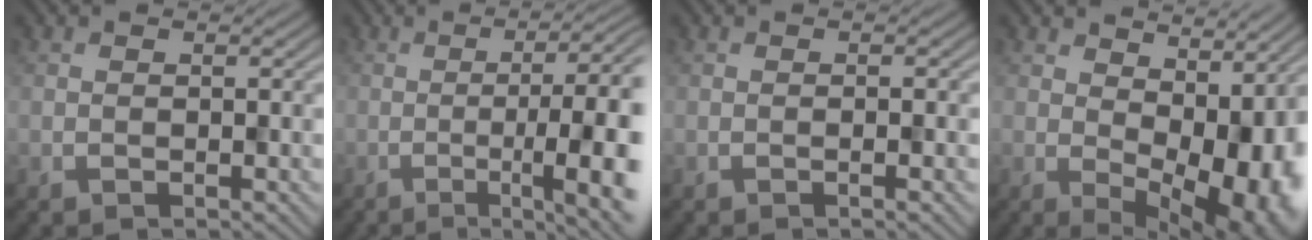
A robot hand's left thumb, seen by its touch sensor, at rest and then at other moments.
{"total": 11.8, "force": [-1.3, 2.8, 11.4], "torque": [-0.126, 0.005, -0.018]}
{"total": 1.5, "force": [-0.3, 0.0, 1.5], "torque": [-0.019, 0.001, -0.009]}
{"total": 12.7, "force": [0.7, 6.5, 10.8], "torque": [-0.128, -0.015, 0.041]}